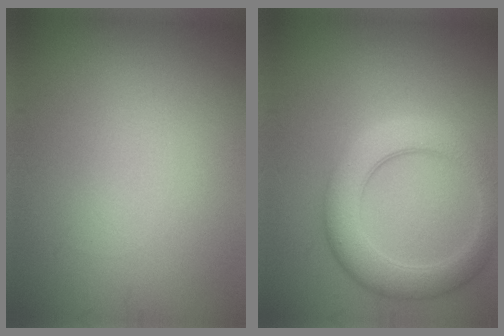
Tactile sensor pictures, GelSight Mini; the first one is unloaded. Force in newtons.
{"total": 5.2, "press": 5.2, "slide": 0.3}